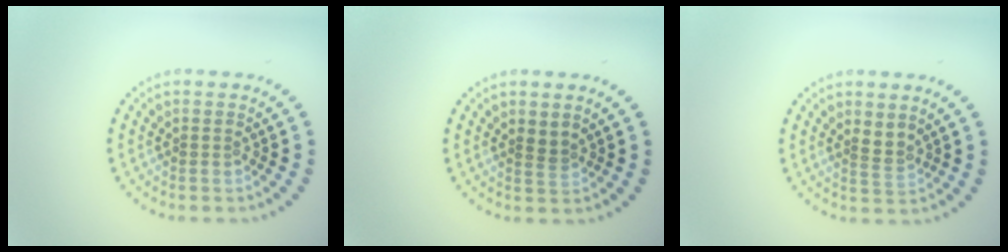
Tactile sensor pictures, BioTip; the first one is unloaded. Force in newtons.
{"total": 1.2, "press": 1.0, "slide": 0.7}
{"total": 1.4, "press": 1.0, "slide": 1.0}